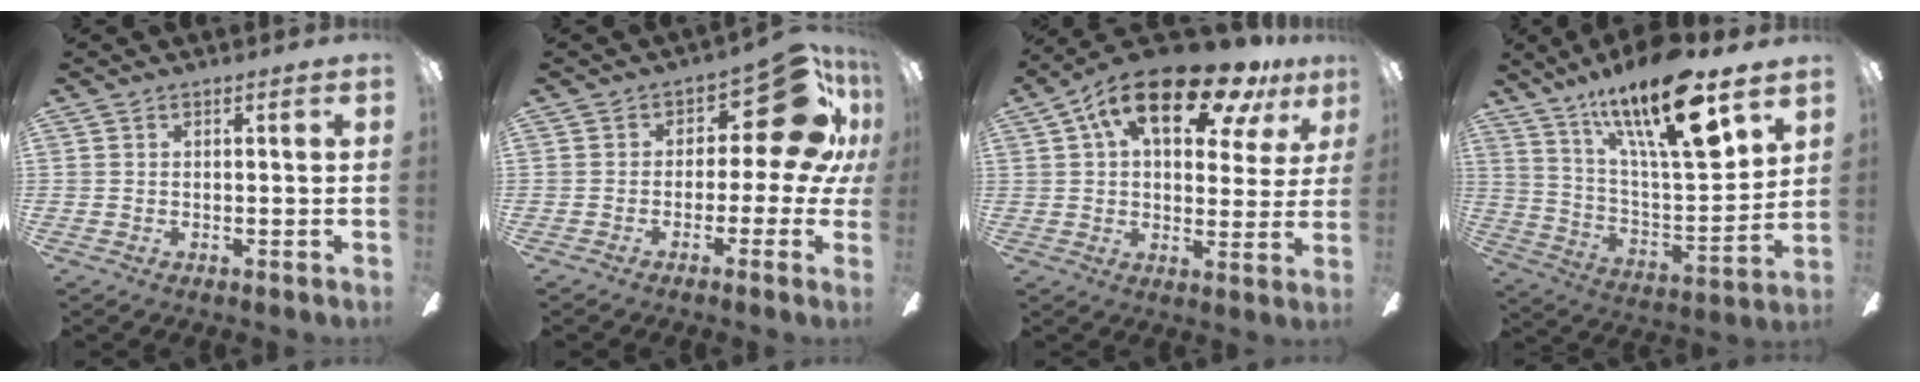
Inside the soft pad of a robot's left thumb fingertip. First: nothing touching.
{"total": 14.7, "force": [5.2, 7.1, 11.7], "torque": [-0.158, -0.027, 0.082]}
{"total": 19.8, "force": [10.6, 8.8, 14.2], "torque": [-0.235, -0.033, 0.176]}
{"total": 23.7, "force": [14.6, 6.4, 17.5], "torque": [-0.306, -0.083, 0.234]}